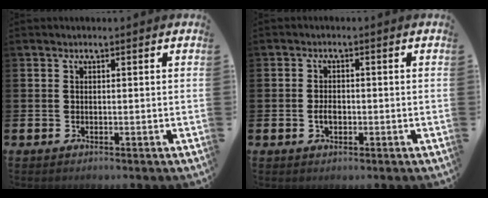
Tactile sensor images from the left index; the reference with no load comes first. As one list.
[{"total": 2.0, "force": [-0.4, 1.2, 1.5], "torque": [-0.016, 0.000, -0.011]}]